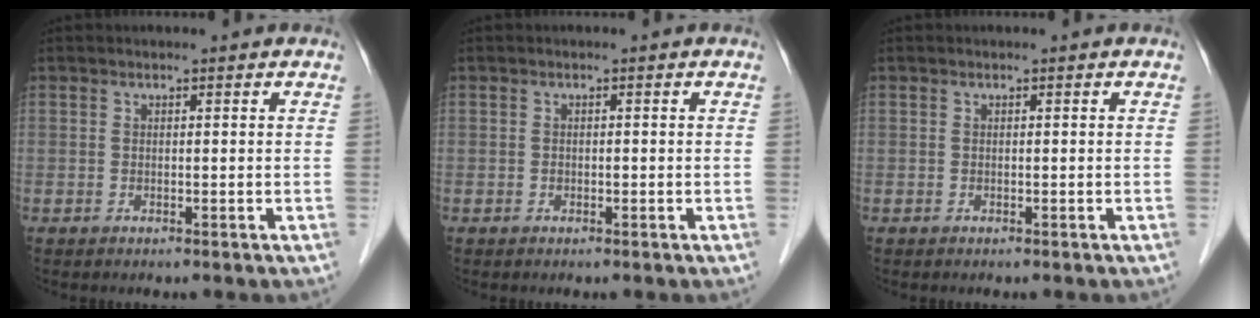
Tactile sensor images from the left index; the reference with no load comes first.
{"total": 0.6, "force": [-0.2, 0.4, 0.4], "torque": [-0.007, 0.003, -0.004]}
{"total": 0.0}